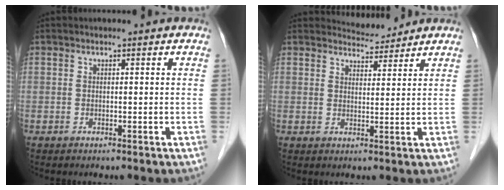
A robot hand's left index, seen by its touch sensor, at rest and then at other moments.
{"total": 3.5, "force": [3.4, 0.4, -0.5], "torque": [-0.003, -0.004, 0.056]}